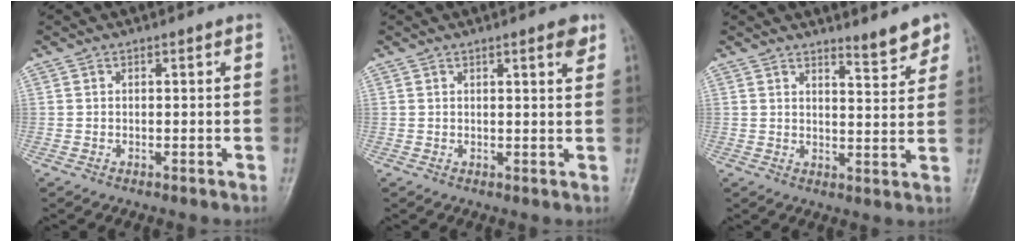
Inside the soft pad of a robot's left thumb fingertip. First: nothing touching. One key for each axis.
{"total": 2.9, "fx": 1.8, "fy": 0.5, "fz": 2.3, "tx": -0.025, "ty": -0.009, "tz": 0.022}
{"total": 5.0, "fx": 4.1, "fy": 1.0, "fz": 2.5, "tx": -0.021, "ty": -0.037, "tz": 0.060}